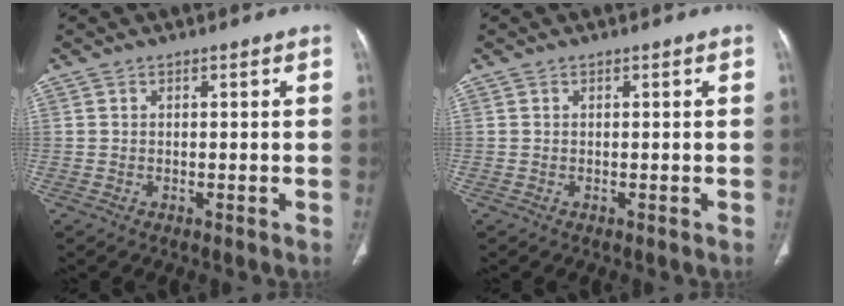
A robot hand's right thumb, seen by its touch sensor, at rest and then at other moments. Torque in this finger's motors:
{"motor_torque": [0.06, 0.01, -0.08, -0.08, 0.01]}